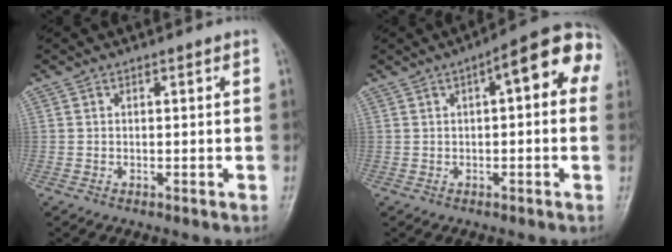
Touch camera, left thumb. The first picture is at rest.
{"total": 11.7, "force": [3.3, 4.2, 10.4], "torque": [-0.111, 0.033, 0.029]}